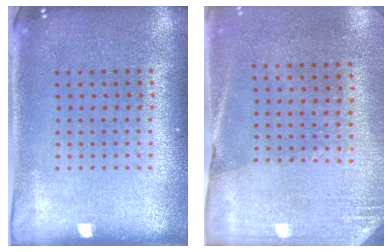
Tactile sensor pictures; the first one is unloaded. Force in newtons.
{"total": 2.7, "press": 2.4, "slide": 1.2}